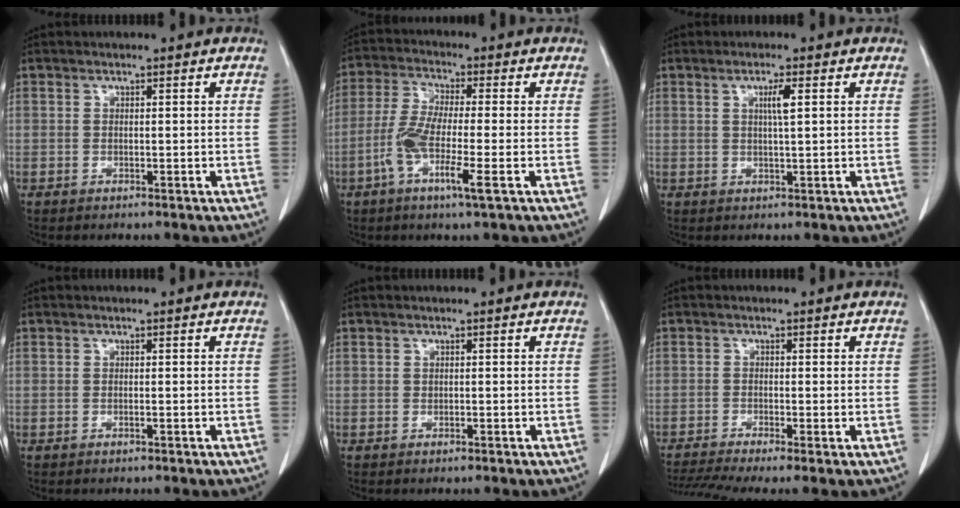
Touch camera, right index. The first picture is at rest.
{"total": 9.2, "force": [-3.1, 0.3, 8.6], "torque": [-0.172, -0.008, -0.065]}
{"total": 2.6, "force": [0.8, -0.1, 2.5], "torque": [-0.045, -0.002, 0.013]}
{"total": 0.0}
{"total": 0.0}
{"total": 6.8, "force": [-4.8, 0.3, 4.7], "torque": [-0.085, -0.007, -0.083]}